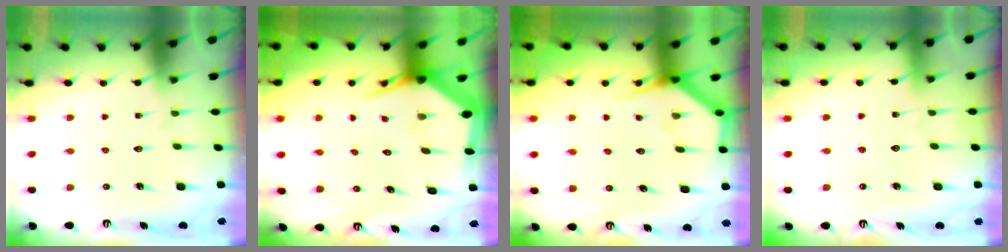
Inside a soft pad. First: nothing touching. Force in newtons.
{"total": 3.5, "press": 3.5, "slide": 0.5}
{"total": 3.7, "press": 3.7, "slide": 0.3}
{"total": 3.7, "press": 3.7, "slide": 0.4}